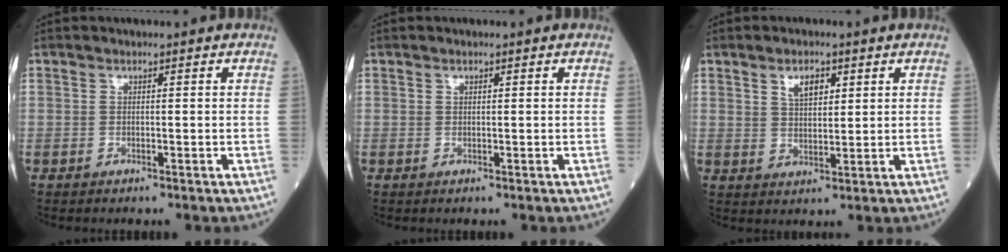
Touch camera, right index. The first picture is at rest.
{"total": 0.0}
{"total": 4.1, "force": [2.1, 1.9, 3.0], "torque": [-0.055, 0.003, 0.039]}